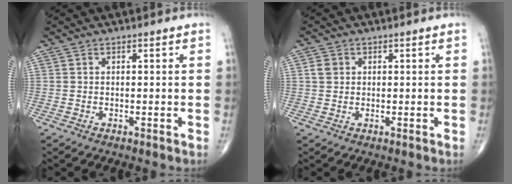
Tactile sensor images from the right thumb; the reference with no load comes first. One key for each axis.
{"total": 2.1, "fx": 0.6, "fy": 1.8, "fz": 0.9, "tx": -0.012, "ty": 0.002, "tz": 0.010}